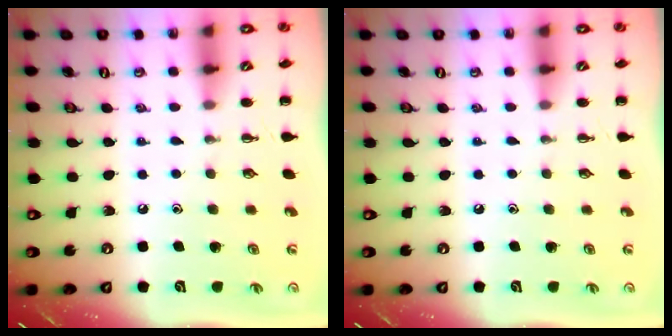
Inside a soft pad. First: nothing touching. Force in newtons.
{"total": 0.0}